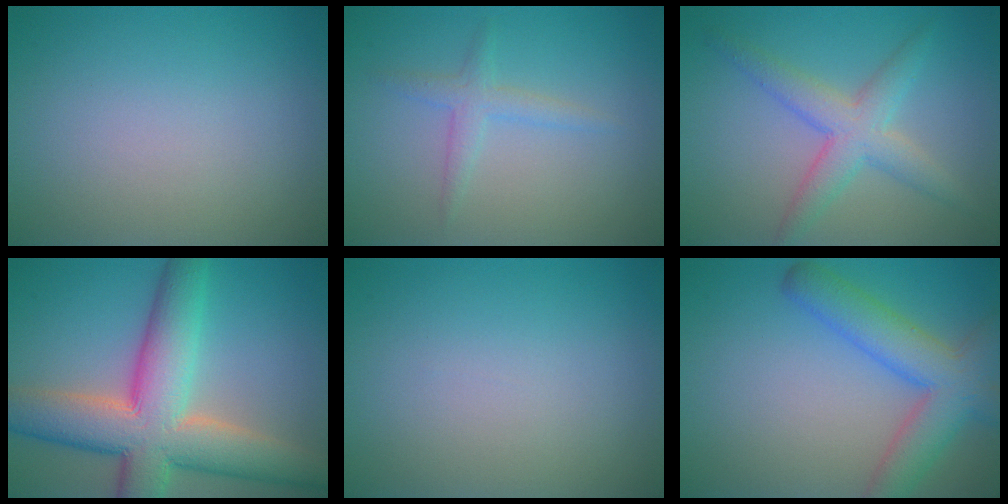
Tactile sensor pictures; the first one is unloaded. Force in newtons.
{"total": 1.8, "press": 1.8, "slide": 0.1}
{"total": 4.1, "press": 4.1, "slide": 0.1}
{"total": 10.9, "press": 10.9, "slide": 0.9}
{"total": 0.0}
{"total": 6.2, "press": 6.1, "slide": 0.4}